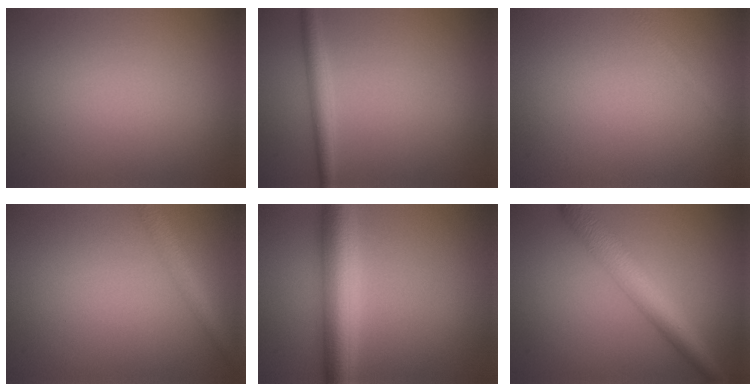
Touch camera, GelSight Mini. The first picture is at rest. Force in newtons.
{"total": 2.3, "press": 2.3, "slide": 0.0}
{"total": 0.7, "press": 0.7, "slide": 0.0}
{"total": 2.8, "press": 2.8, "slide": 0.1}
{"total": 6.5, "press": 6.5, "slide": 0.0}
{"total": 5.0, "press": 5.0, "slide": 0.1}